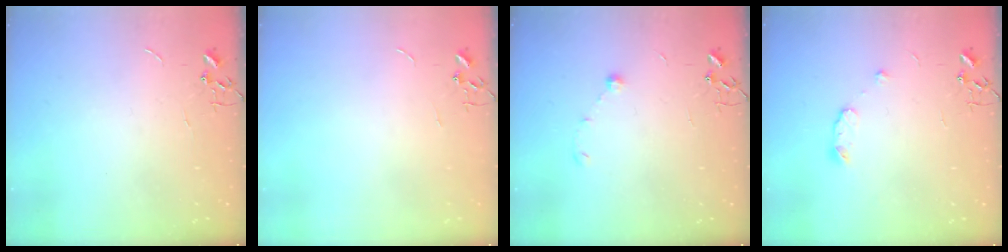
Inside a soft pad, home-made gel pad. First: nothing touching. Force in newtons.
{"total": 0.0}
{"total": 5.4, "press": 5.3, "slide": 0.9}
{"total": 6.7, "press": 6.7, "slide": 0.9}